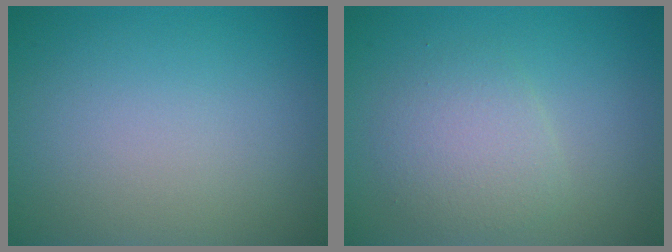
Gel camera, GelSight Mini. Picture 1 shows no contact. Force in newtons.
{"total": 3.0, "press": 3.0, "slide": 0.1}